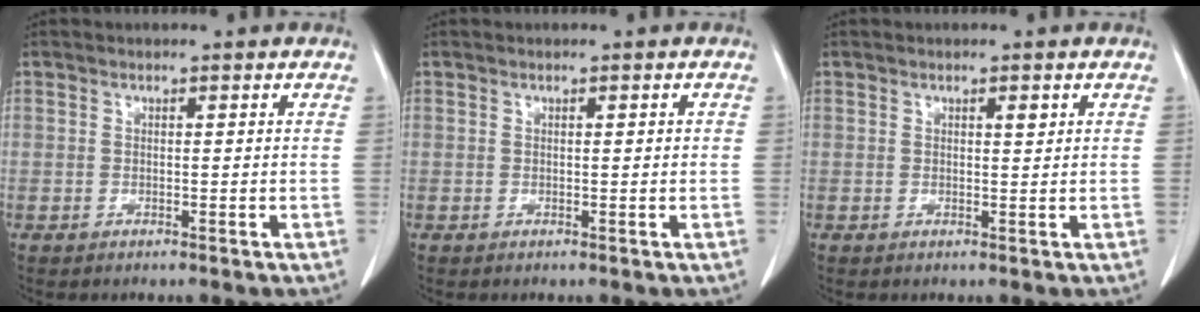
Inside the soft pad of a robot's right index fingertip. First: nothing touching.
{"total": 0.7, "force": [0.1, 0.1, 0.7], "torque": [-0.009, 0.001, 0.001]}
{"total": 1.1, "force": [0.5, 0.3, 0.9], "torque": [-0.014, -0.001, 0.007]}